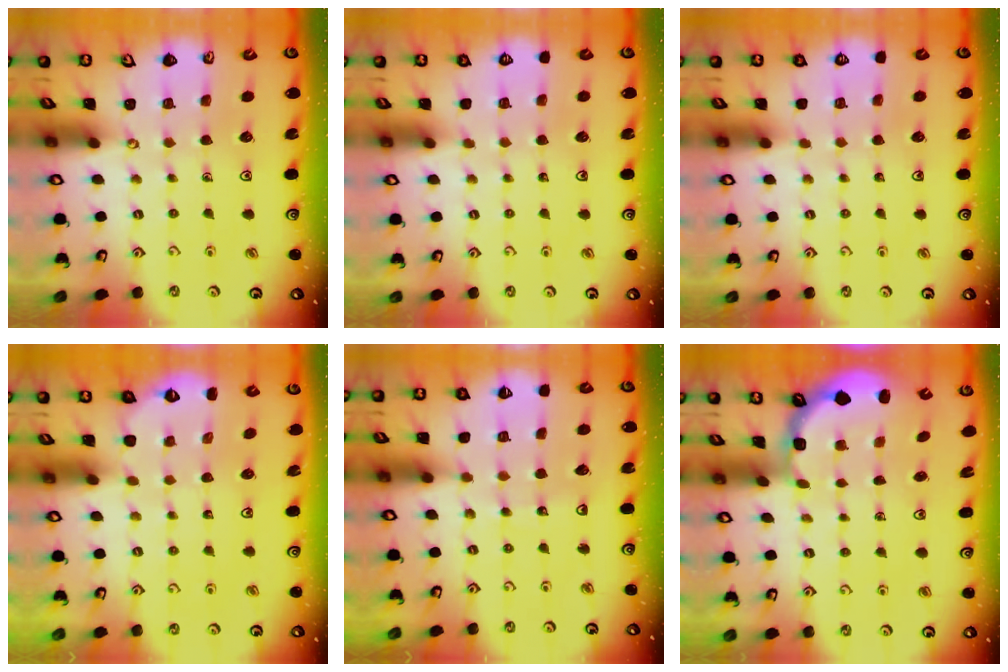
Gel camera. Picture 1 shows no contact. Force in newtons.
{"total": 0.0}
{"total": 0.0}
{"total": 1.9, "press": 0.5, "slide": 1.9}
{"total": 4.7, "press": 4.7, "slide": 0.7}
{"total": 2.6, "press": 2.0, "slide": 1.7}